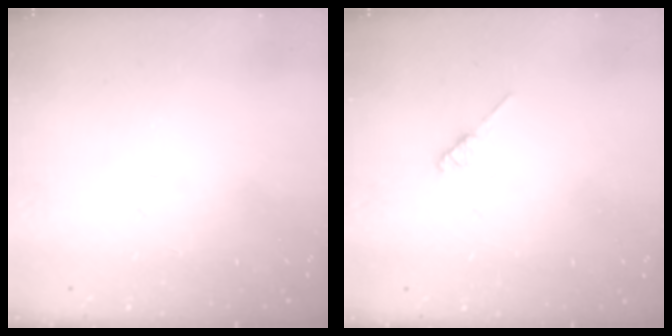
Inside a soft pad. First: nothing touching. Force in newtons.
{"total": 2.0, "press": 1.9, "slide": 0.3}